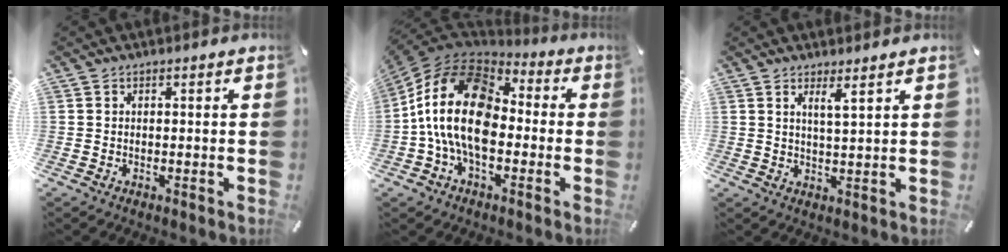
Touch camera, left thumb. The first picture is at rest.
{"total": 20.9, "force": [-2.6, 13.2, 15.9], "torque": [-0.324, 0.028, -0.049]}
{"total": 3.6, "force": [2.7, -0.3, 2.4], "torque": [-0.052, -0.011, 0.047]}